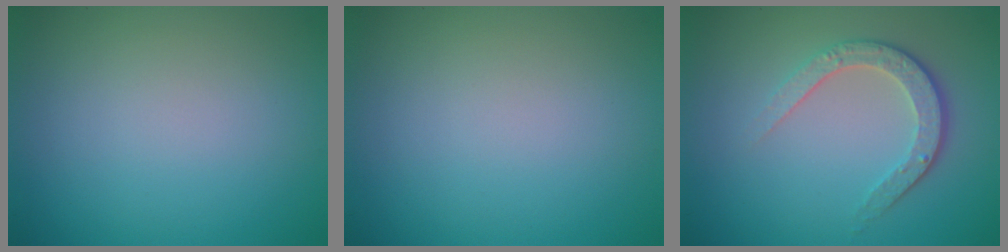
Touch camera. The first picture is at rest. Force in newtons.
{"total": 0.0}
{"total": 3.3, "press": 2.6, "slide": 2.1}